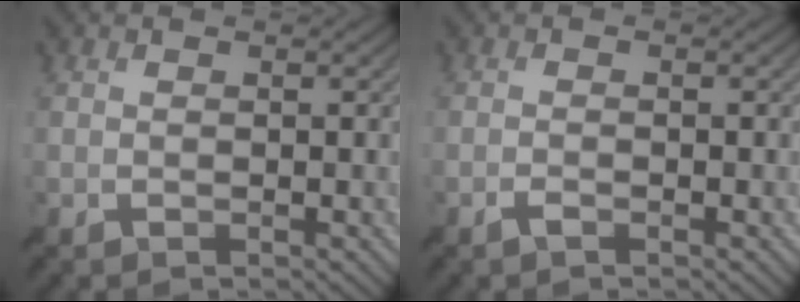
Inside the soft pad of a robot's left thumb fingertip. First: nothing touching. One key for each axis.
{"total": 1.0, "fx": -0.7, "fy": 0.2, "fz": 0.7, "tx": -0.012, "ty": 0.003, "tz": -0.015}